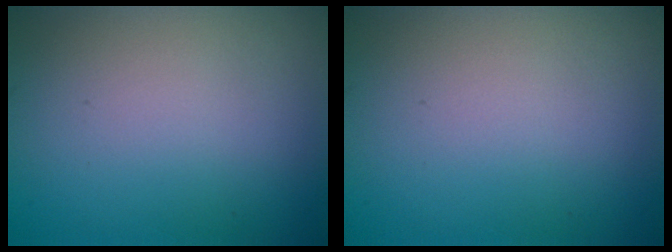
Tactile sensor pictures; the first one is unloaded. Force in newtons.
{"total": 0.0}